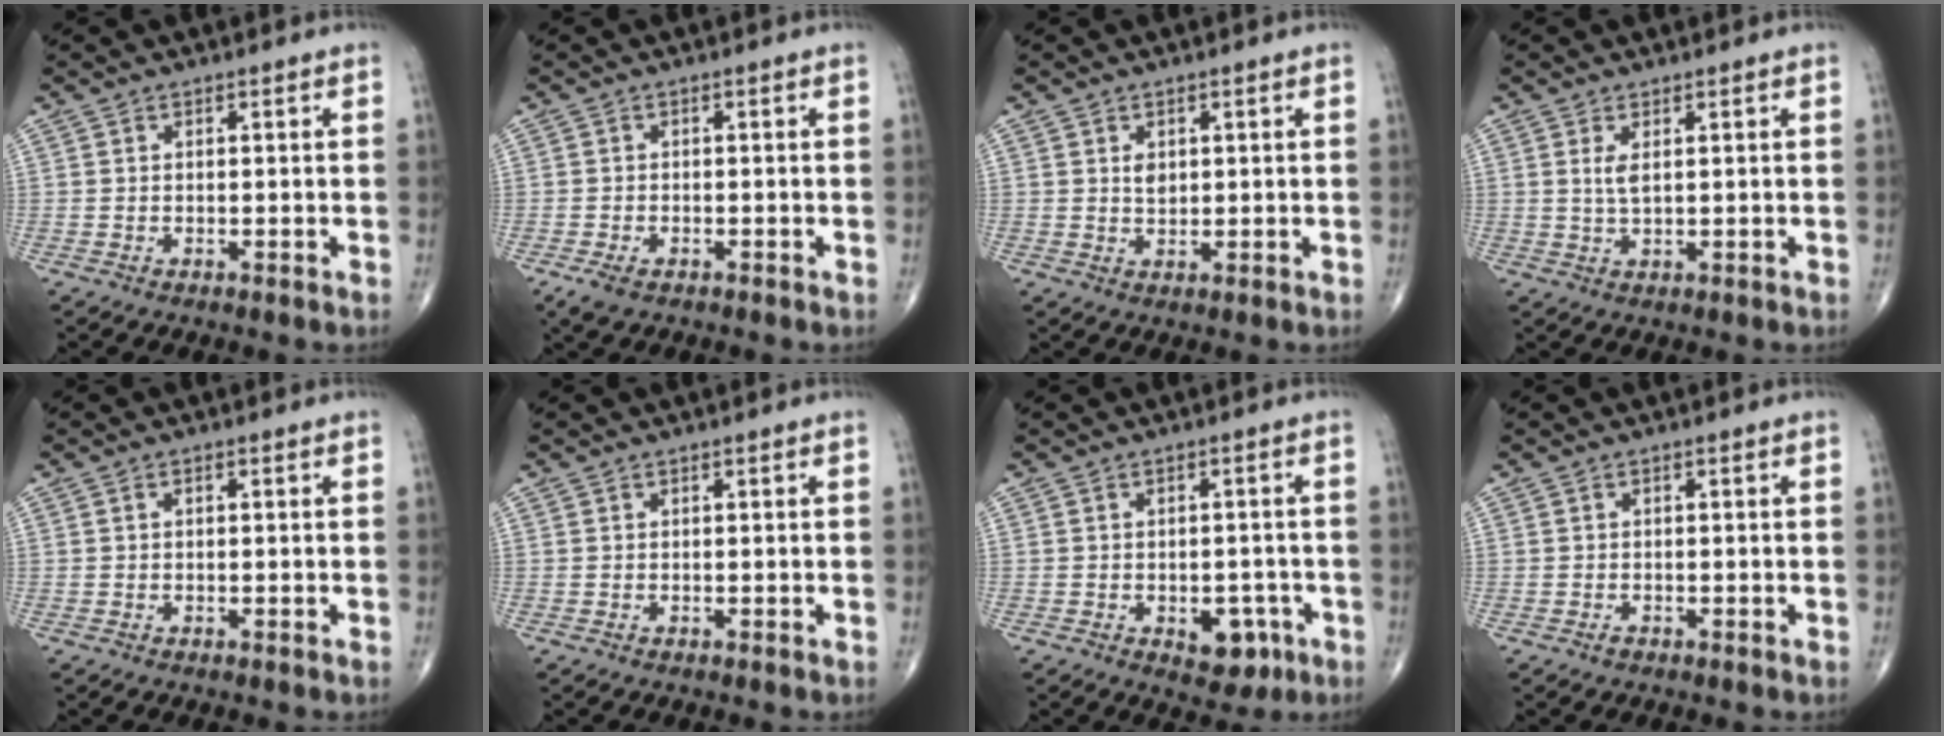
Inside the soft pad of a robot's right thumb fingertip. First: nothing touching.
{"total": 3.0, "force": [-1.6, 1.6, 1.9], "torque": [-0.041, -0.003, -0.025]}
{"total": 2.4, "force": [0.7, 1.6, 1.6], "torque": [-0.020, -0.006, 0.014]}
{"total": 2.7, "force": [0.8, 1.0, 2.4], "torque": [-0.052, -0.006, 0.022]}
{"total": 0.6, "force": [0.1, 0.4, 0.5], "torque": [-0.009, 0.001, 0.000]}
{"total": 0.0}
{"total": 6.5, "force": [-2.6, 4.0, 4.4], "torque": [-0.028, 0.012, -0.025]}
{"total": 0.8, "force": [-0.5, 0.5, 0.4], "torque": [-0.004, 0.000, -0.010]}